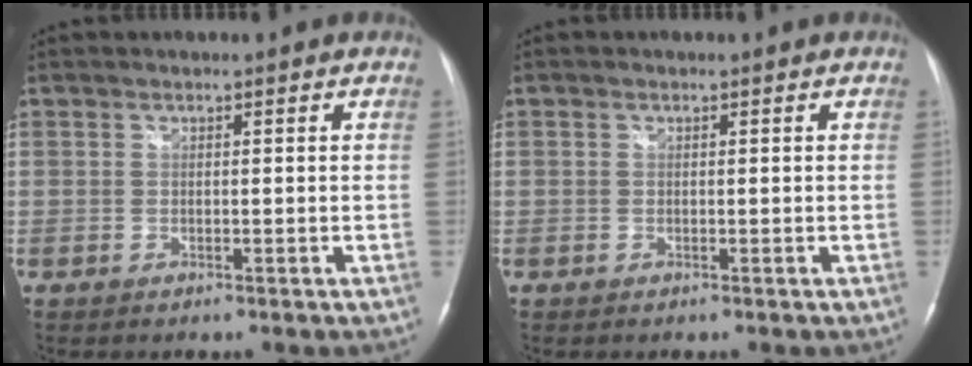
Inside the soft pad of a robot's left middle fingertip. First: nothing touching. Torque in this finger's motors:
{"motor_torque": [-0.02, 0.02, 0.03, 0.01]}